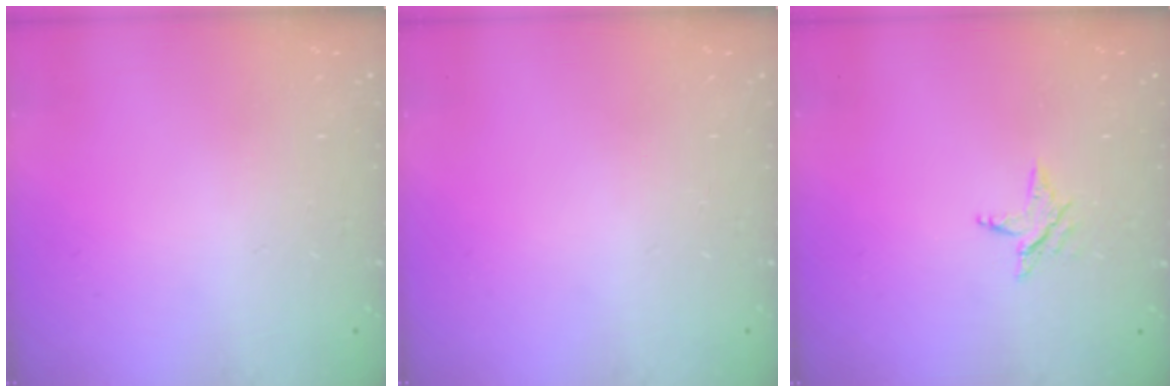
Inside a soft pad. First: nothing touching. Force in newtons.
{"total": 0.0}
{"total": 3.1, "press": 3.1, "slide": 0.3}